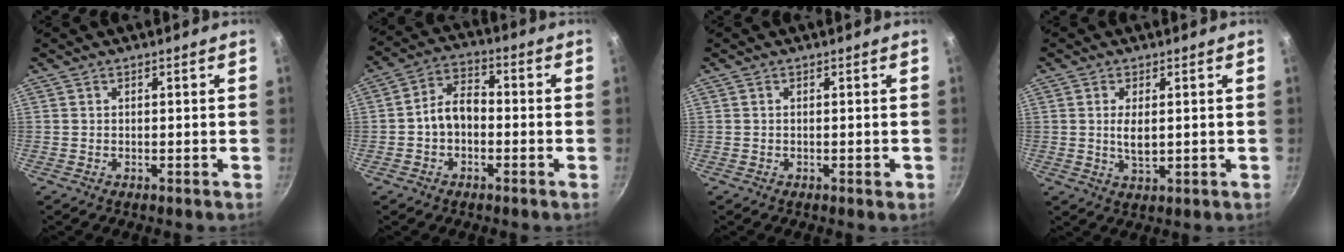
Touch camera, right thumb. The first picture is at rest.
{"total": 7.1, "force": [-1.3, 5.0, 4.9], "torque": [-0.062, 0.034, -0.034]}
{"total": 1.1, "force": [-0.3, 0.4, 1.0], "torque": [-0.013, 0.001, -0.005]}
{"total": 4.2, "force": [0.4, 1.8, 3.8], "torque": [-0.074, -0.005, 0.011]}